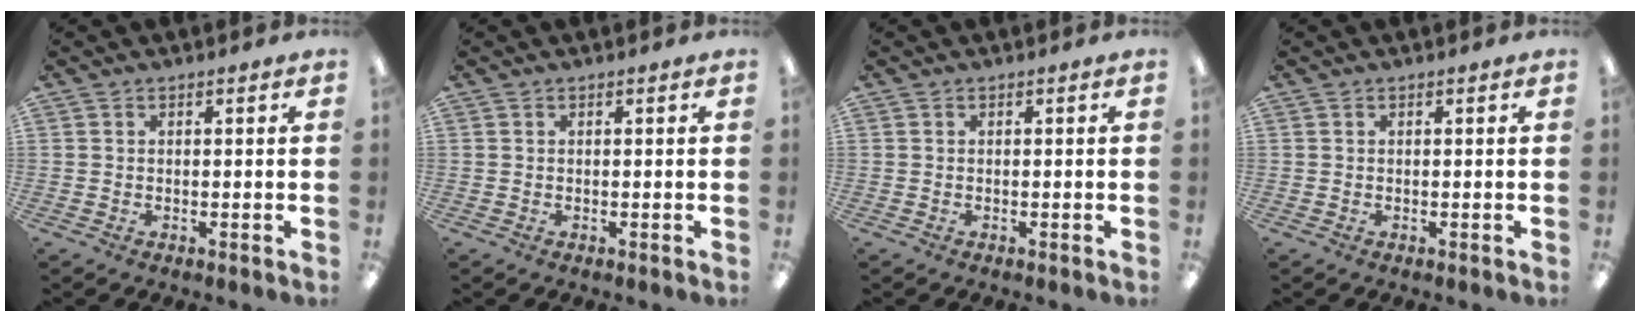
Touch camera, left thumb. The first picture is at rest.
{"total": 0.0}
{"total": 0.0}
{"total": 0.0}